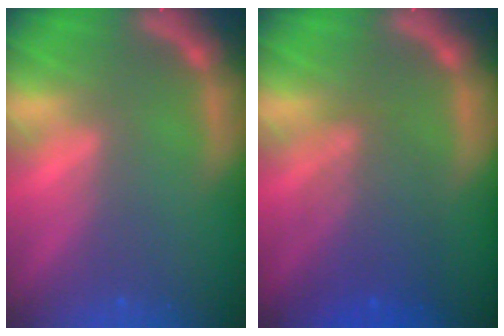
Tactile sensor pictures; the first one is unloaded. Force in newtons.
{"total": 5.1}